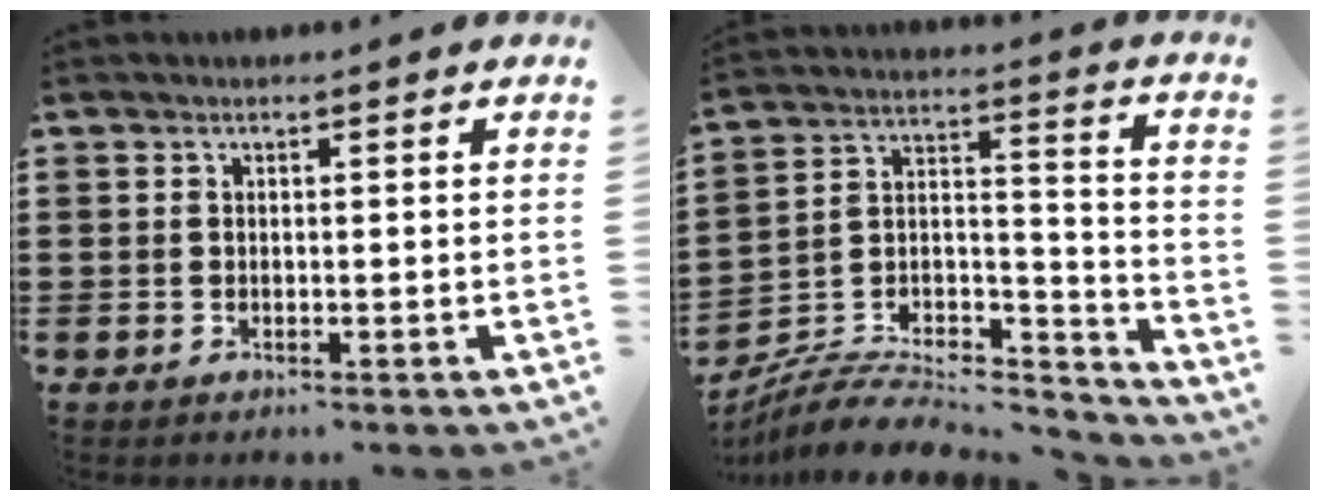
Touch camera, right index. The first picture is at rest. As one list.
[{"total": 7.6, "force": [-6.7, 2.5, 2.5], "torque": [-0.036, 0.017, -0.130]}]